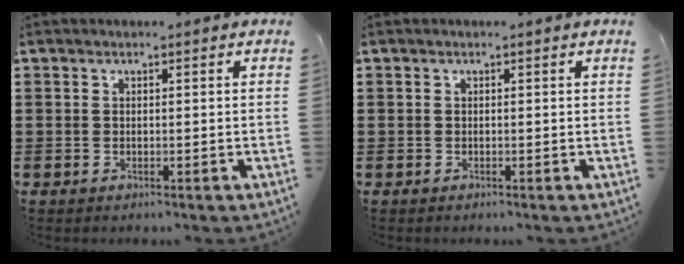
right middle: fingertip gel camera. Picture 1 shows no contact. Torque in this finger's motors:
{"motor_torque": [0.27, -0.51, 0.02, 0.02]}